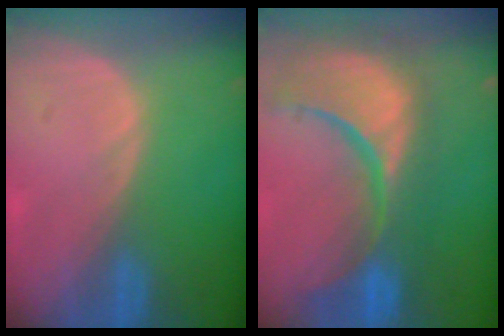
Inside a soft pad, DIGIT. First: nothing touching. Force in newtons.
{"total": 15.4, "press": 12.2, "slide": 9.4}